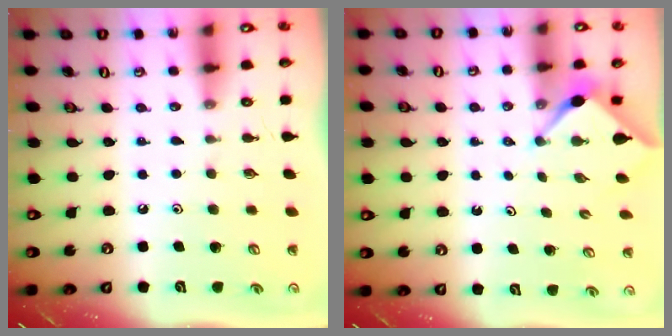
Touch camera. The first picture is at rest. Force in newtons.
{"total": 2.9, "press": 2.9, "slide": 0.3}